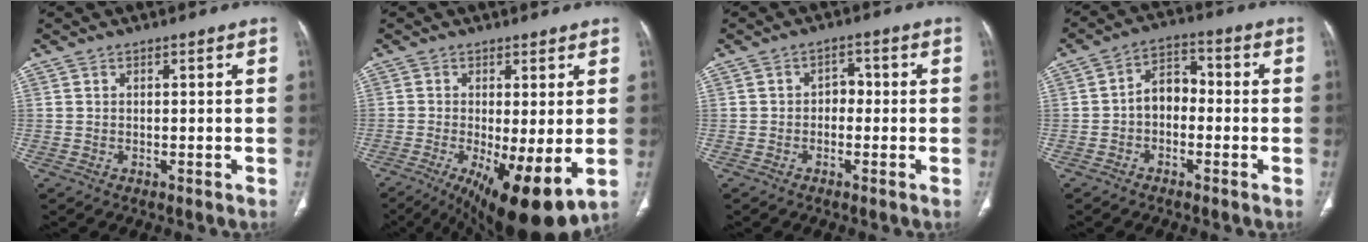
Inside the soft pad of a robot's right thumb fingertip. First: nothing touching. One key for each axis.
{"total": 13.7, "fx": -3.6, "fy": 4.1, "fz": 12.5, "tx": -0.186, "ty": -0.024, "tz": -0.042}
{"total": 2.8, "fx": -0.5, "fy": 2.1, "fz": 1.7, "tx": -0.008, "ty": 0.014, "tz": -0.017}
{"total": 6.3, "fx": -1.2, "fy": 4.5, "fz": 4.3, "tx": -0.050, "ty": 0.031, "tz": -0.034}